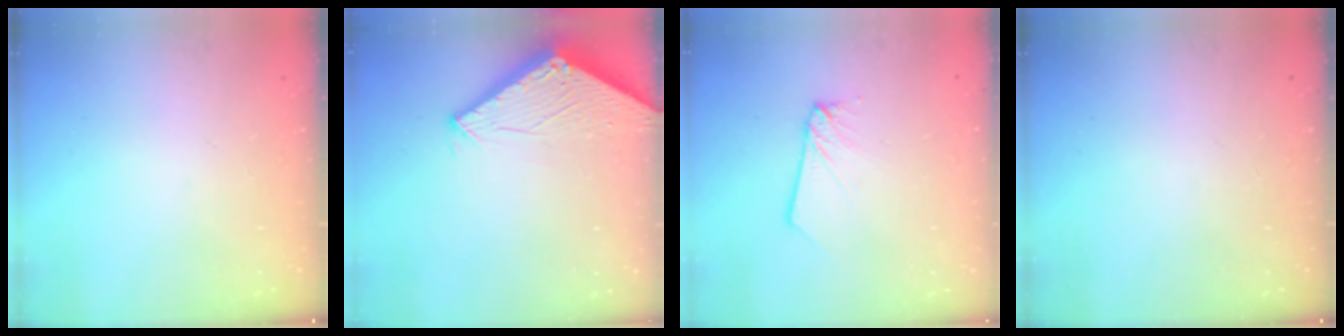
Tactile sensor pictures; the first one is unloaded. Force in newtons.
{"total": 2.8, "press": 2.8, "slide": 0.2}
{"total": 2.6, "press": 2.6, "slide": 0.2}
{"total": 0.0}